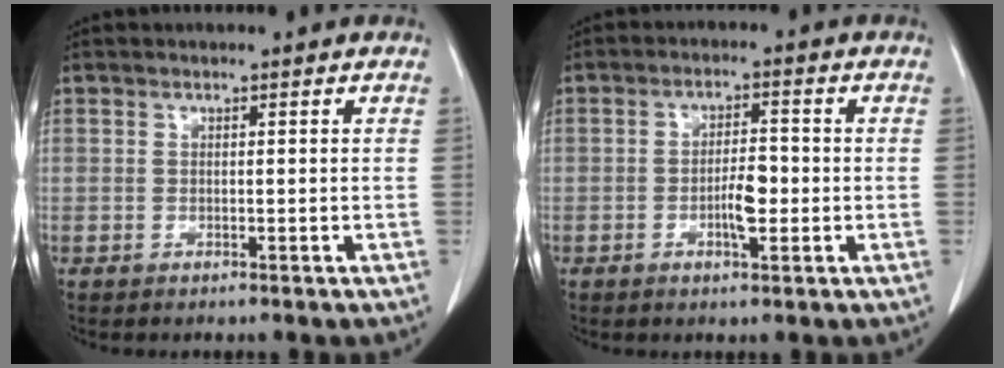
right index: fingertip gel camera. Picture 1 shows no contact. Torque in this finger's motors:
{"motor_torque": [0.10, -0.03, 0.00, 0.05]}